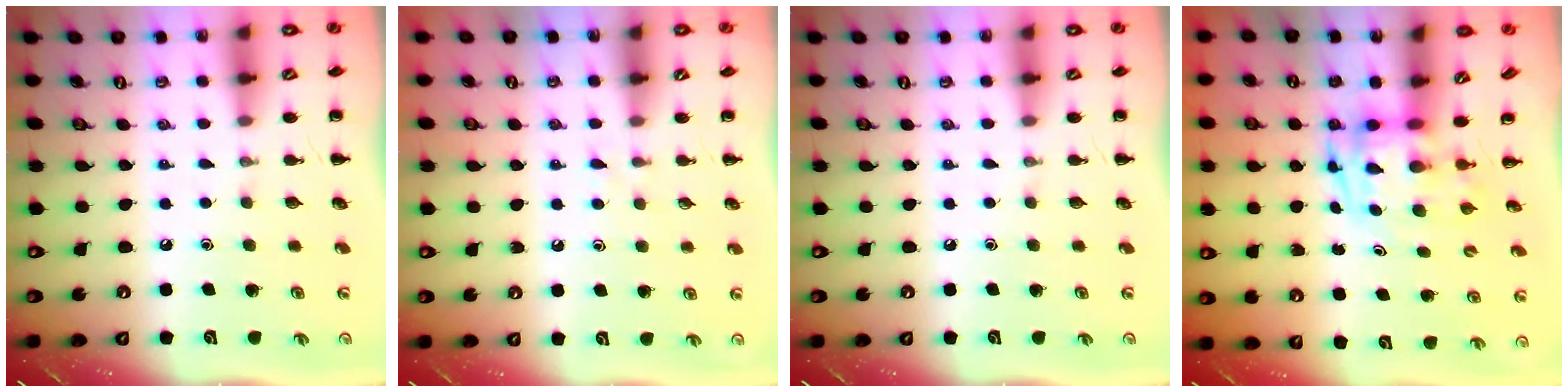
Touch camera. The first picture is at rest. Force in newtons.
{"total": 2.4, "press": 2.3, "slide": 1.0}
{"total": 0.0}
{"total": 3.5, "press": 3.5, "slide": 0.7}